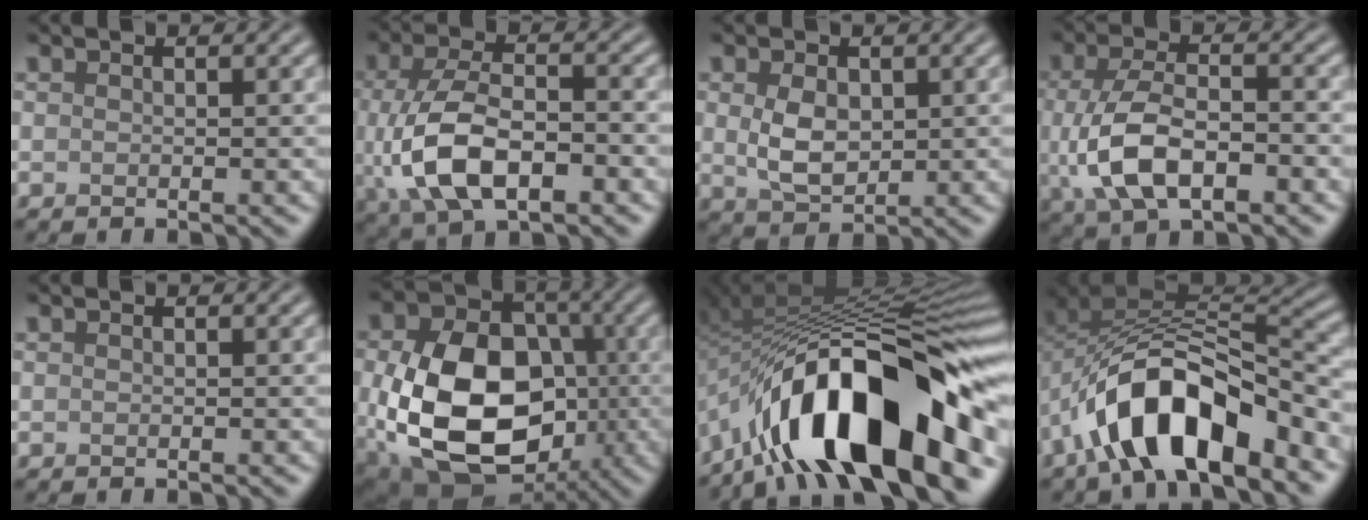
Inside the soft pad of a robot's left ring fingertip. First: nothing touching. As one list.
[{"total": 8.4, "force": [-2.0, 4.5, 6.8], "torque": [-0.145, -0.005, -0.038]}, {"total": 3.7, "force": [0.4, 2.4, 2.7], "torque": [-0.062, -0.001, 0.012]}, {"total": 7.3, "force": [-1.6, 3.8, 6.0], "torque": [-0.125, -0.007, -0.030]}, {"total": 0.0}, {"total": 14.7, "force": [-2.5, 10.5, 10.0], "torque": [-0.200, -0.034, -0.044]}, {"total": 15.5, "force": [-7.9, 5.3, 12.2], "torque": [-0.180, 0.016, -0.132]}, {"total": 11.0, "force": [-5.4, 5.0, 8.2], "torque": [-0.127, 0.007, -0.096]}]